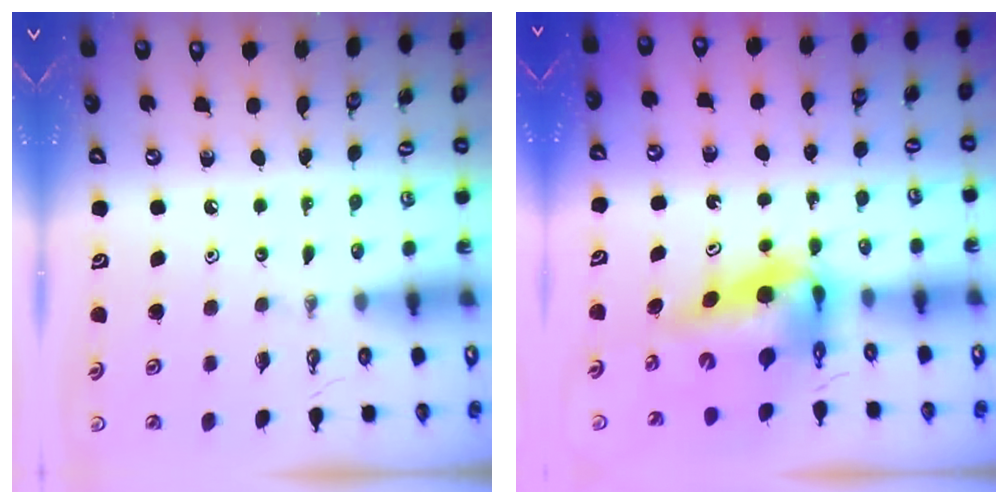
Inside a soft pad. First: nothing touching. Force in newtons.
{"total": 8.9, "press": 8.9, "slide": 0.8}